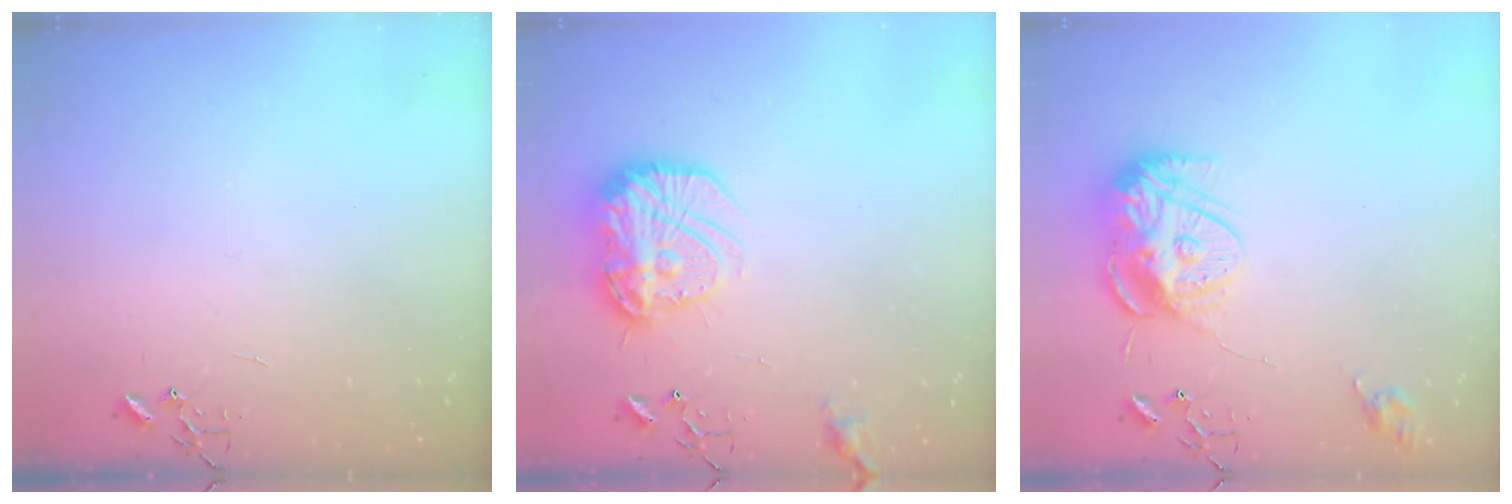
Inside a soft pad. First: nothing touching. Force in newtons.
{"total": 17.1, "press": 17.0, "slide": 1.4}
{"total": 12.9, "press": 12.9, "slide": 1.2}